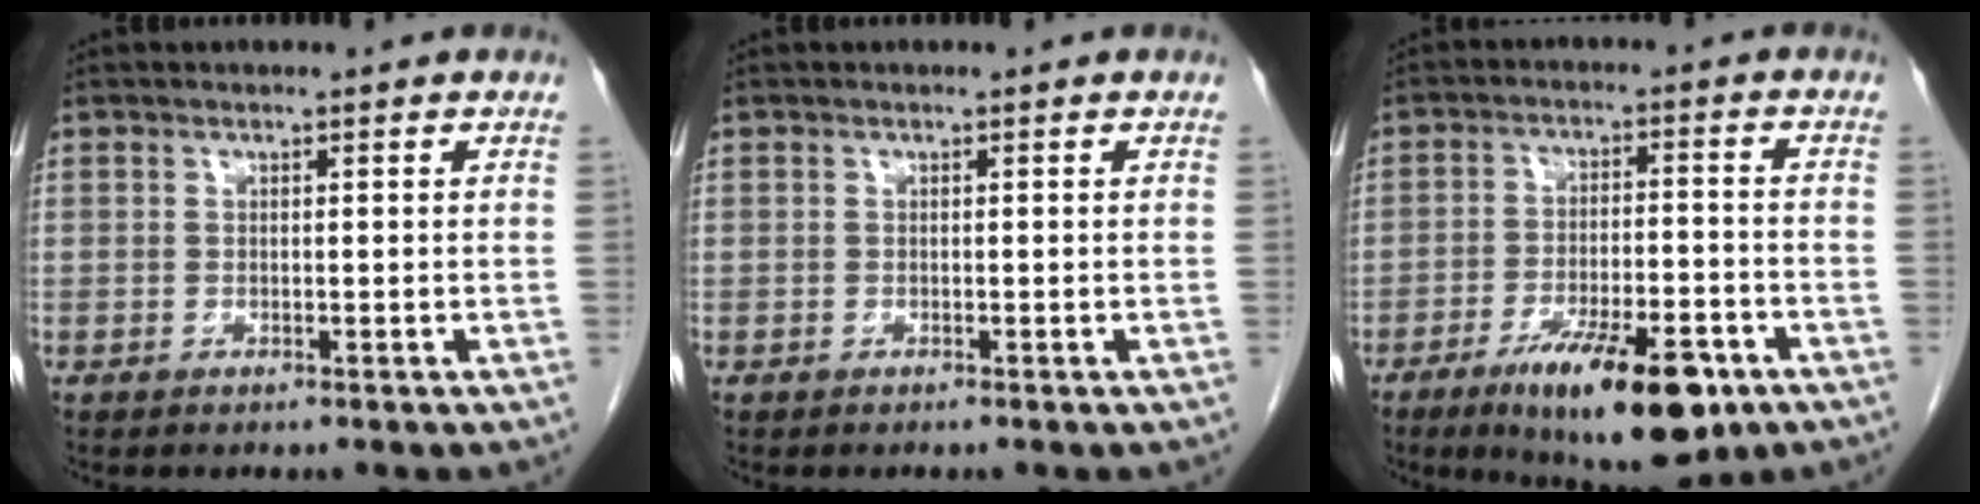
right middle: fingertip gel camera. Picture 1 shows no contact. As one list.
[{"total": 0.0}, {"total": 14.2, "force": [-8.2, 3.7, 11.0], "torque": [-0.163, -0.013, -0.122]}]